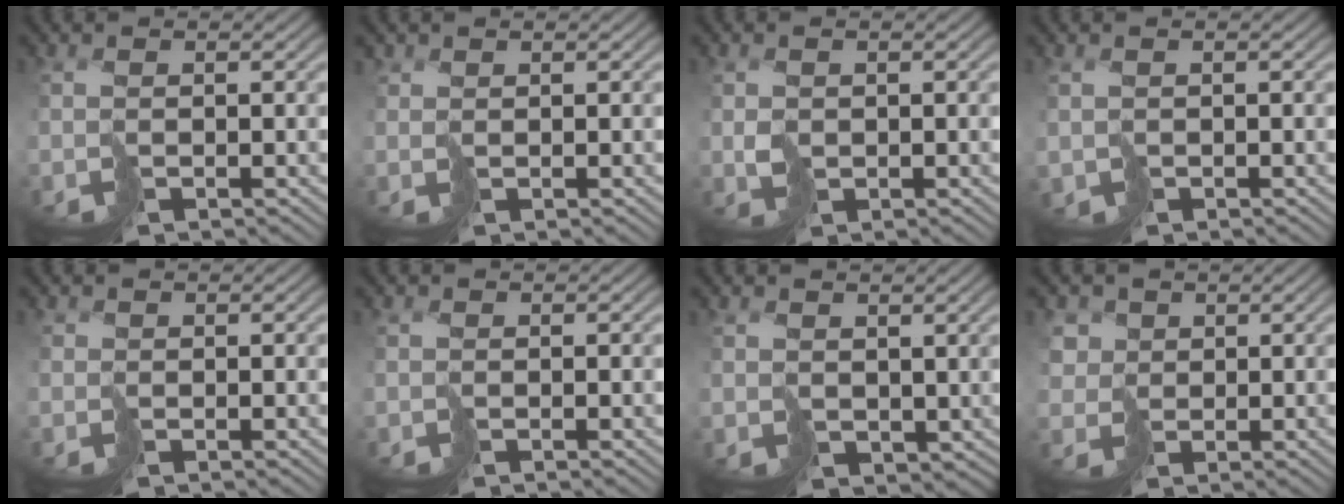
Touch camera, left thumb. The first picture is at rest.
{"total": 1.0, "force": [0.9, 0.3, 0.4], "torque": [-0.012, 0.002, 0.019]}
{"total": 2.2, "force": [0.2, 1.4, 1.6], "torque": [-0.042, -0.002, 0.008]}
{"total": 0.9, "force": [0.1, 0.6, 0.6], "torque": [-0.024, -0.004, 0.004]}
{"total": 0.8, "force": [0.3, 0.7, 0.2], "torque": [-0.009, 0.001, 0.005]}
{"total": 0.0}
{"total": 2.6, "force": [1.2, 1.7, 1.5], "torque": [-0.039, -0.007, 0.025]}
{"total": 3.4, "force": [1.4, 2.9, 0.8], "torque": [-0.035, -0.002, 0.026]}